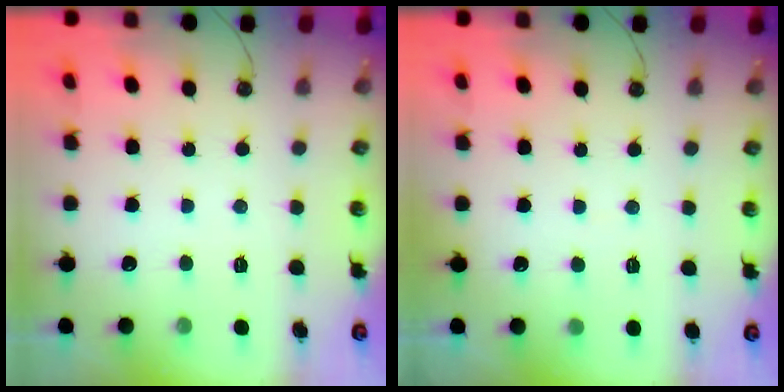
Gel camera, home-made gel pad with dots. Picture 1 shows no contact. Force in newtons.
{"total": 1.4, "press": 1.3, "slide": 0.1}